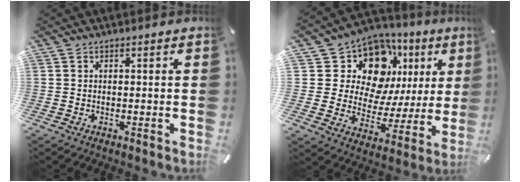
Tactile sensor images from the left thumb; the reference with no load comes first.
{"total": 14.4, "force": [7.8, 10.3, 6.3], "torque": [-0.102, -0.067, 0.140]}